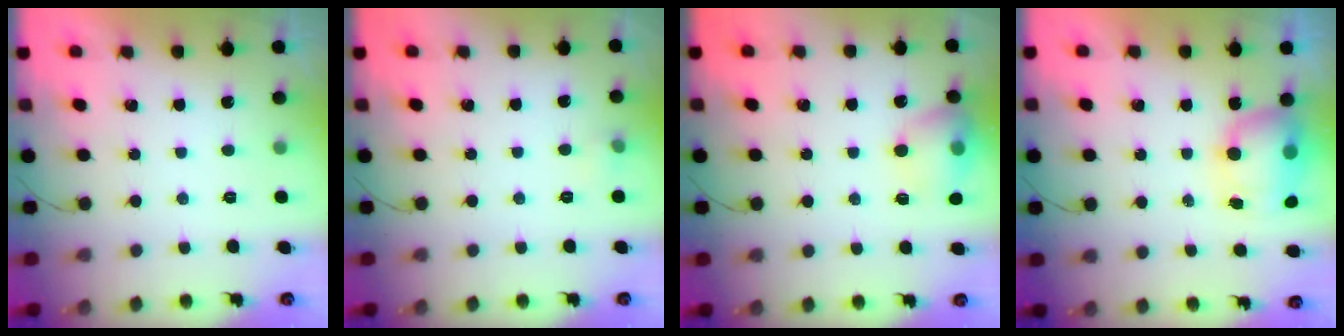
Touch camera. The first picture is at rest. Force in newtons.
{"total": 3.9, "press": 3.7, "slide": 1.2}
{"total": 12.8, "press": 12.7, "slide": 1.5}
{"total": 8.1, "press": 7.9, "slide": 1.9}